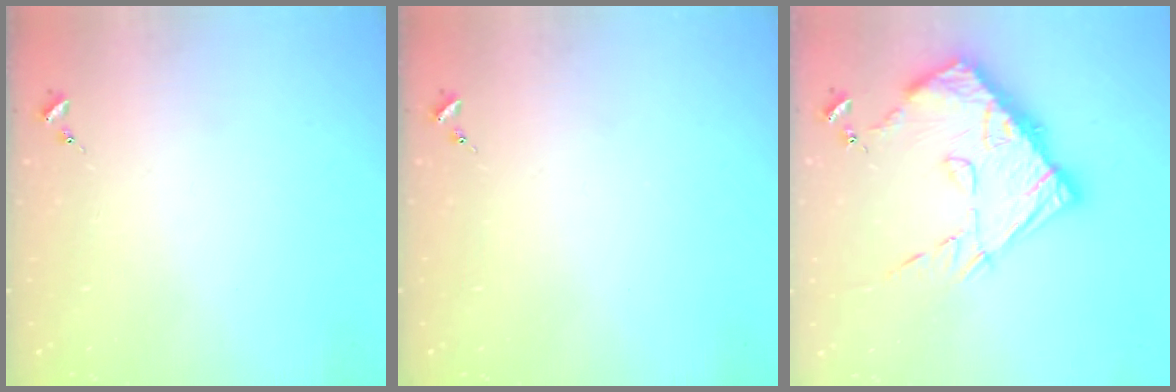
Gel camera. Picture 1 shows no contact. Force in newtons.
{"total": 0.0}
{"total": 18.0, "press": 17.9, "slide": 1.9}